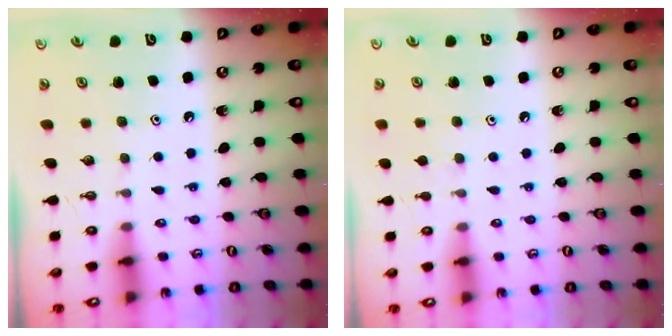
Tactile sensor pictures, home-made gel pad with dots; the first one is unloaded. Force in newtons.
{"total": 2.8, "press": 2.7, "slide": 0.5}